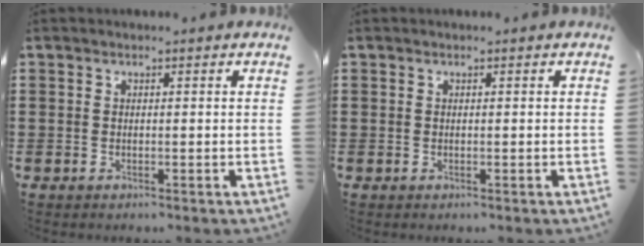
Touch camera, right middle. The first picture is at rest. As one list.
[{"total": 0.0}]